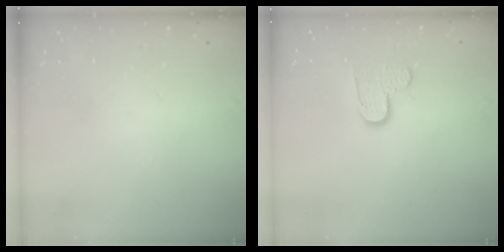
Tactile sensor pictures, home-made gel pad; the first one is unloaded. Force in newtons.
{"total": 8.3, "press": 8.3, "slide": 0.6}